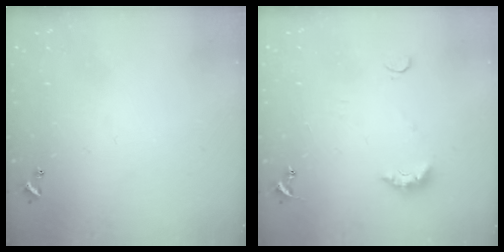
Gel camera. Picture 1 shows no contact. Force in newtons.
{"total": 3.8, "press": 3.8, "slide": 0.7}